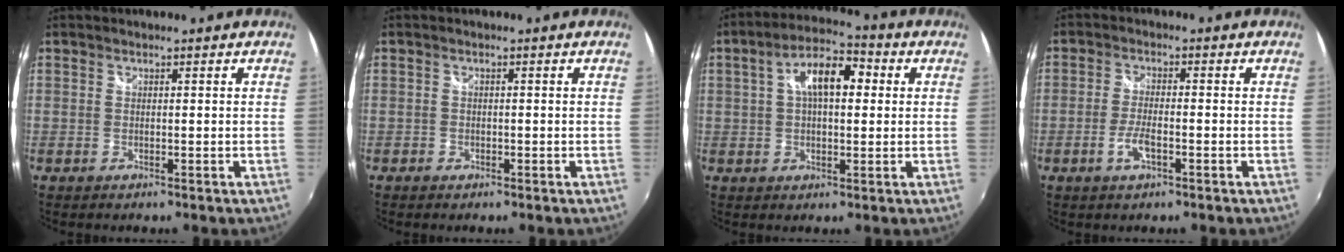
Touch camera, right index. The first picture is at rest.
{"total": 1.2, "force": [-0.7, 0.9, 0.2], "torque": [-0.006, -0.001, -0.012]}
{"total": 9.9, "force": [2.0, 4.7, 8.4], "torque": [-0.147, 0.026, 0.028]}
{"total": 4.3, "force": [-1.9, 1.3, 3.7], "torque": [-0.081, -0.002, -0.039]}